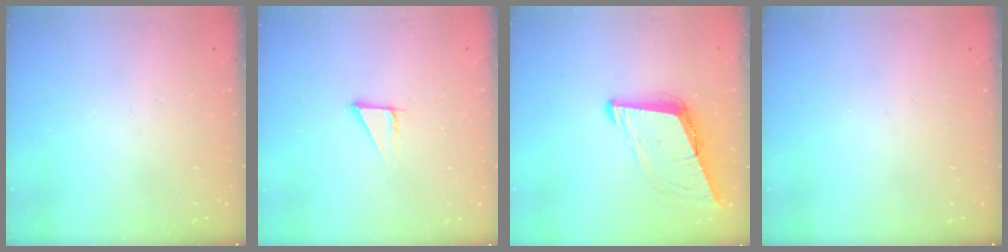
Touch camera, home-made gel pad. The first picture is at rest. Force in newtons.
{"total": 2.8, "press": 2.8, "slide": 0.1}
{"total": 8.9, "press": 8.2, "slide": 3.6}
{"total": 0.0}